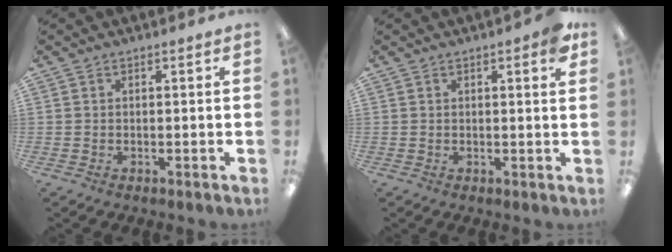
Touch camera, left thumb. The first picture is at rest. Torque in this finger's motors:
{"motor_torque": [0.65, 0.60, 0.80, -0.14, 0.00]}